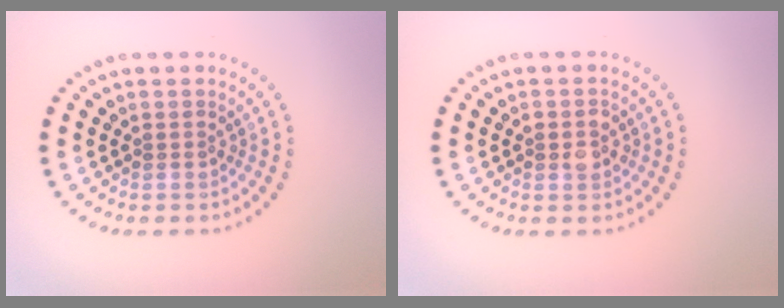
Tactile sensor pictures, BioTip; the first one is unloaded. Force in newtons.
{"total": 1.7, "press": 1.7, "slide": 0.1}